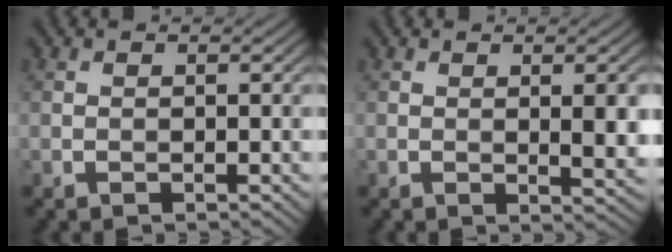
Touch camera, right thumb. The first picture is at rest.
{"total": 4.1, "force": [0.4, 1.0, 4.0], "torque": [-0.064, 0.000, 0.010]}